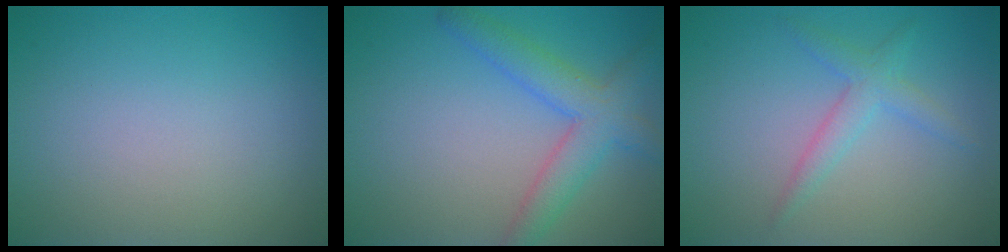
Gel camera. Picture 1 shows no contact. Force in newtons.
{"total": 4.5, "press": 4.5, "slide": 0.2}
{"total": 2.2, "press": 2.2, "slide": 0.1}